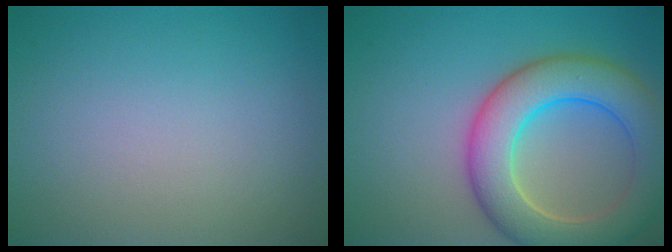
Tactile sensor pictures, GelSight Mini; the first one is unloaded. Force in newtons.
{"total": 8.5, "press": 8.5, "slide": 0.3}